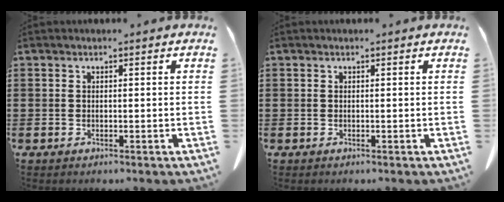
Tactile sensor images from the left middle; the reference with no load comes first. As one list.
[{"total": 0.0}]